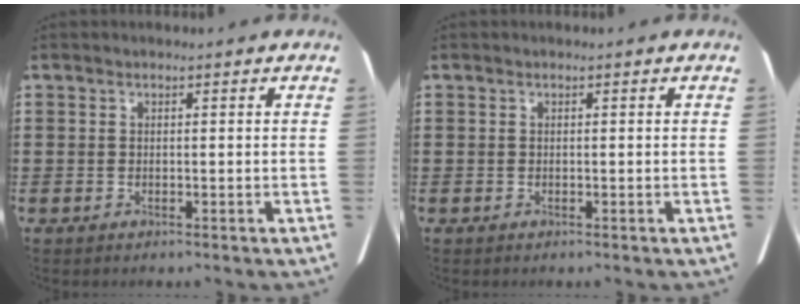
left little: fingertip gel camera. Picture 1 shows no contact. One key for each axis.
{"total": 0.0}